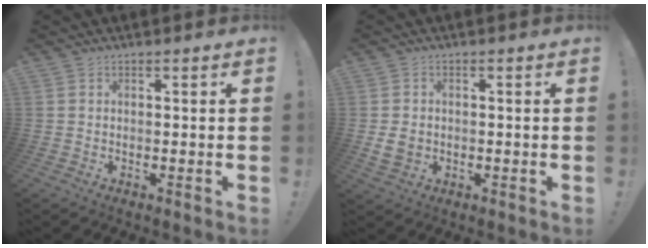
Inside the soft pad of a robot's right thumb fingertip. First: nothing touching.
{"total": 4.7, "force": [-0.2, 4.0, 2.5], "torque": [-0.048, 0.003, -0.002]}